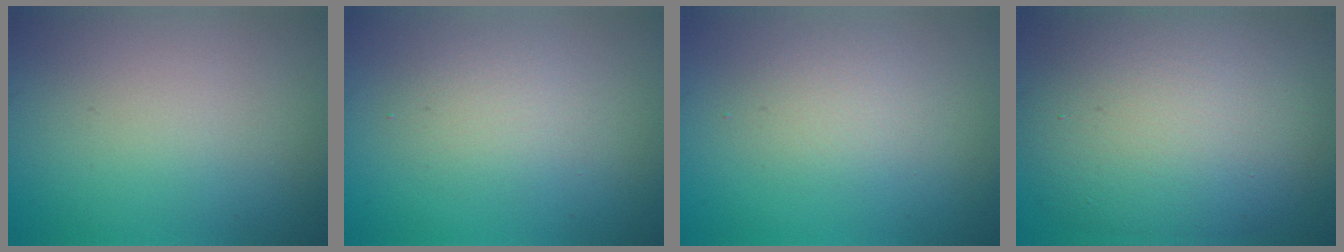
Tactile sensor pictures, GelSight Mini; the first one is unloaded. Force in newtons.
{"total": 2.4, "press": 2.4, "slide": 0.3}
{"total": 2.2, "press": 2.2, "slide": 0.1}
{"total": 11.0, "press": 11.0, "slide": 0.8}